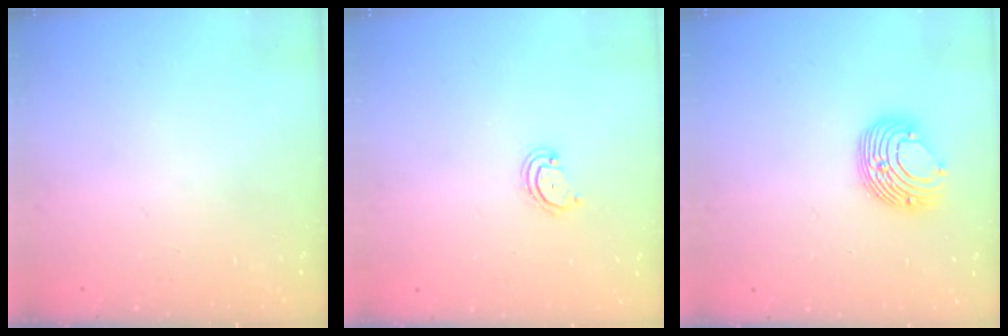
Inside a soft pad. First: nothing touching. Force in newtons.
{"total": 2.8, "press": 2.8, "slide": 0.2}
{"total": 10.6, "press": 10.6, "slide": 0.3}